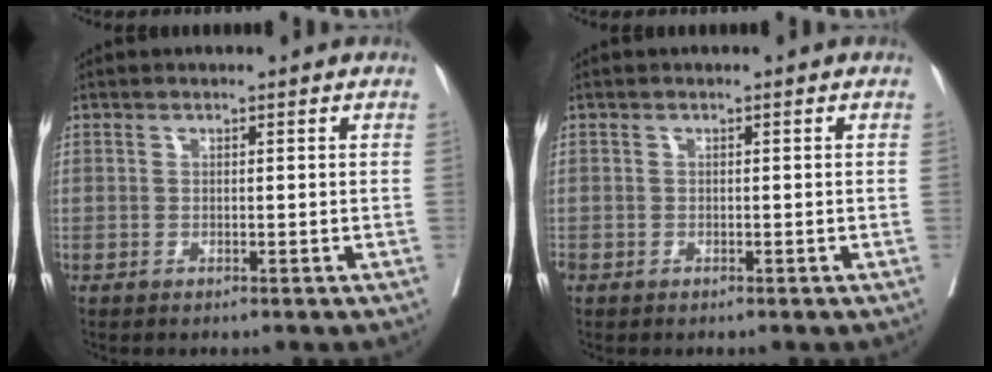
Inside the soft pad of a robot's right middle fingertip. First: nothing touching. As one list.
[{"total": 1.0, "force": [-0.5, 0.8, 0.3], "torque": [-0.010, 0.002, -0.009]}]